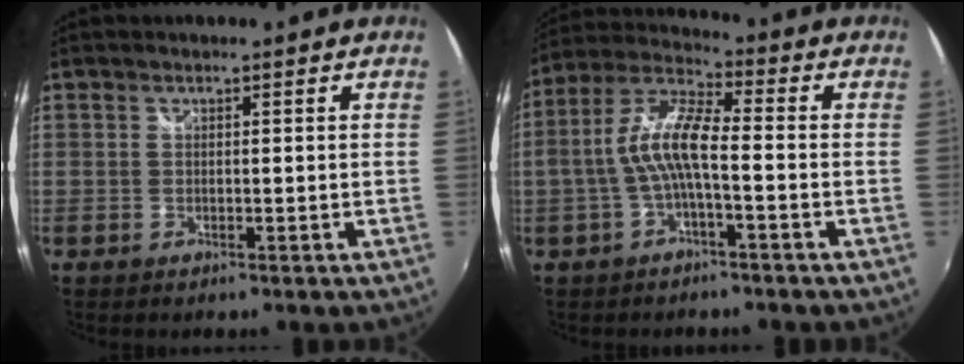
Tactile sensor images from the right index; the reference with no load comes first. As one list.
[{"total": 8.9, "force": [-1.8, 2.1, 8.5], "torque": [-0.189, 0.015, -0.033]}]